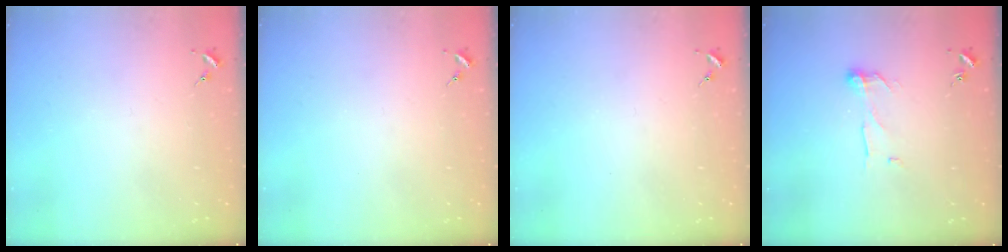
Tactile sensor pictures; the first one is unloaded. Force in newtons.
{"total": 0.0}
{"total": 0.0}
{"total": 7.5, "press": 7.5, "slide": 0.2}